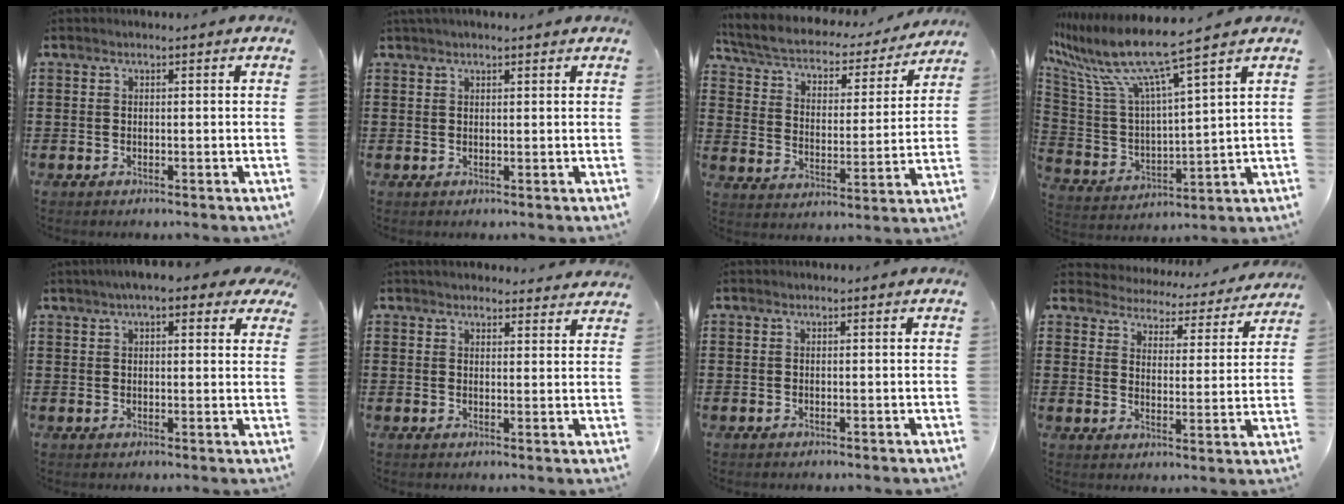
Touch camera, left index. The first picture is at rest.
{"total": 1.3, "force": [1.1, 0.2, 0.7], "torque": [-0.015, 0.002, 0.020]}
{"total": 4.2, "force": [3.8, 1.1, 1.5], "torque": [-0.052, -0.032, 0.057]}
{"total": 10.2, "force": [7.9, 0.4, 6.5], "torque": [-0.159, -0.053, 0.129]}
{"total": 5.2, "force": [3.7, 1.3, 3.4], "torque": [-0.069, 0.002, 0.063]}
{"total": 2.9, "force": [2.8, 0.4, 0.4], "torque": [-0.006, -0.010, 0.052]}
{"total": 0.0}
{"total": 3.8, "force": [3.7, 0.3, -0.5], "torque": [-0.011, -0.036, 0.057]}